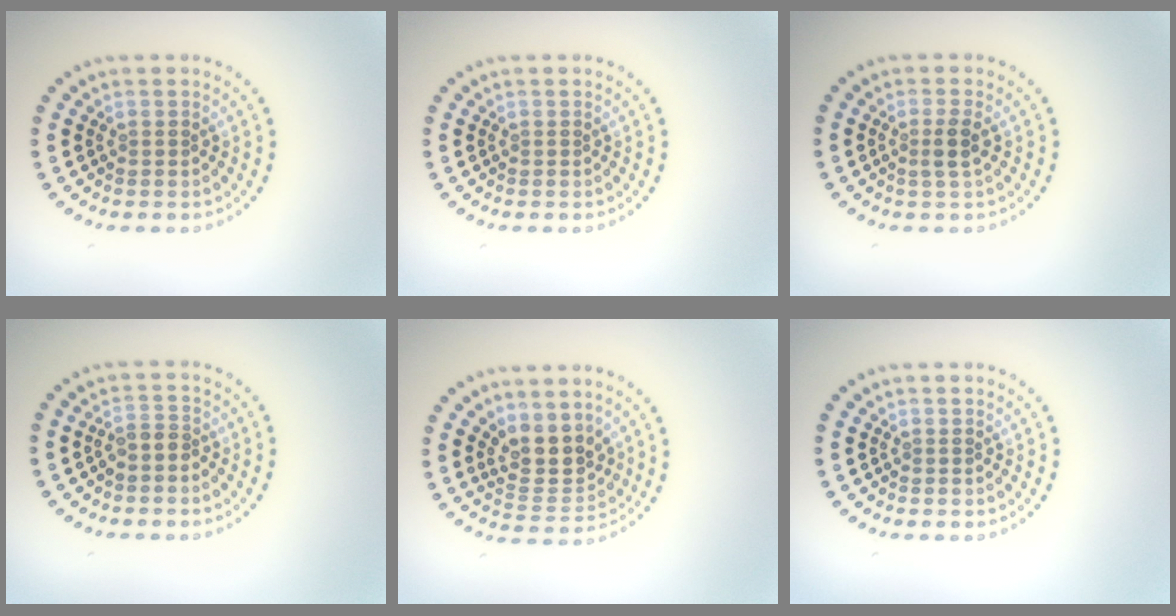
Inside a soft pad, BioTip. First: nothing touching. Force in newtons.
{"total": 0.0}
{"total": 1.6, "press": 1.3, "slide": 0.9}
{"total": 1.8, "press": 1.4, "slide": 1.2}
{"total": 3.8, "press": 3.3, "slide": 1.8}
{"total": 0.0}